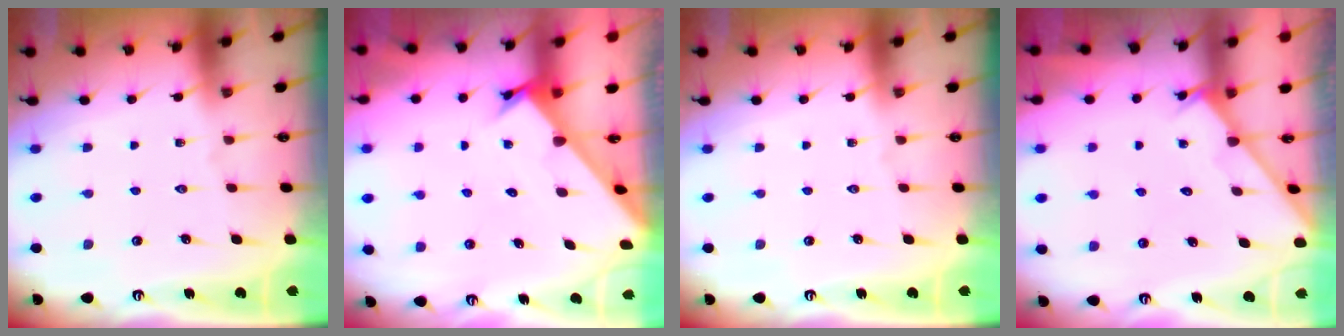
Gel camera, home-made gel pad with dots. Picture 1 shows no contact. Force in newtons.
{"total": 2.3, "press": 2.3, "slide": 0.2}
{"total": 0.0}
{"total": 2.2, "press": 2.2, "slide": 0.2}